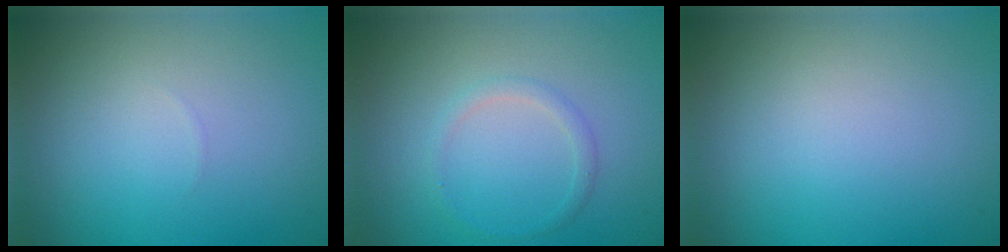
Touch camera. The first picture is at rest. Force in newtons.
{"total": 1.2, "press": 1.2, "slide": 0.1}
{"total": 0.0}